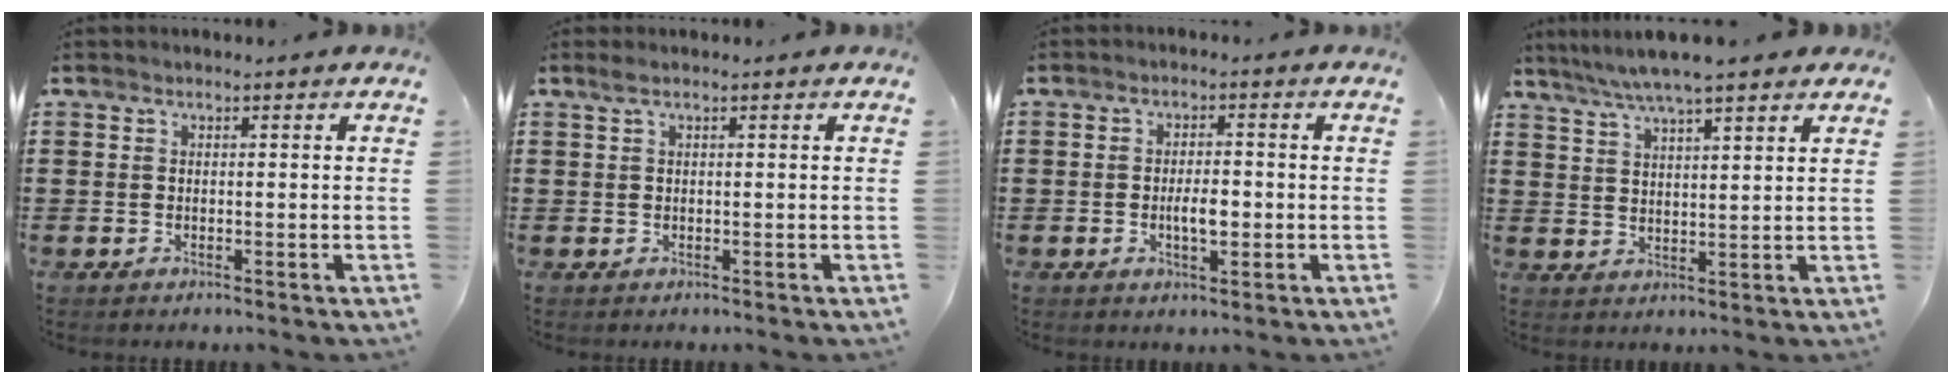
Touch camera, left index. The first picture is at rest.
{"total": 0.9, "force": [0.4, 0.0, 0.8], "torque": [-0.015, 0.001, 0.007]}
{"total": 3.7, "force": [-0.6, 1.4, 3.4], "torque": [-0.055, 0.000, -0.012]}
{"total": 5.7, "force": [4.8, 0.4, 3.1], "torque": [-0.074, -0.012, 0.083]}